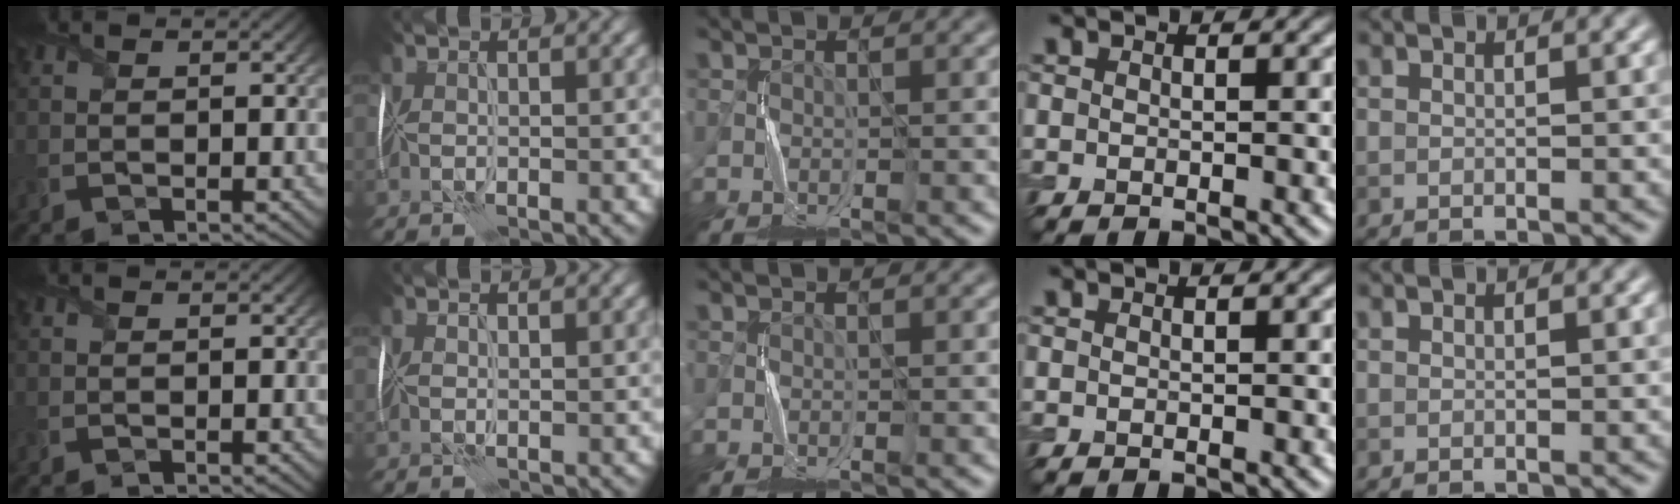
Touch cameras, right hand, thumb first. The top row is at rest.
{}